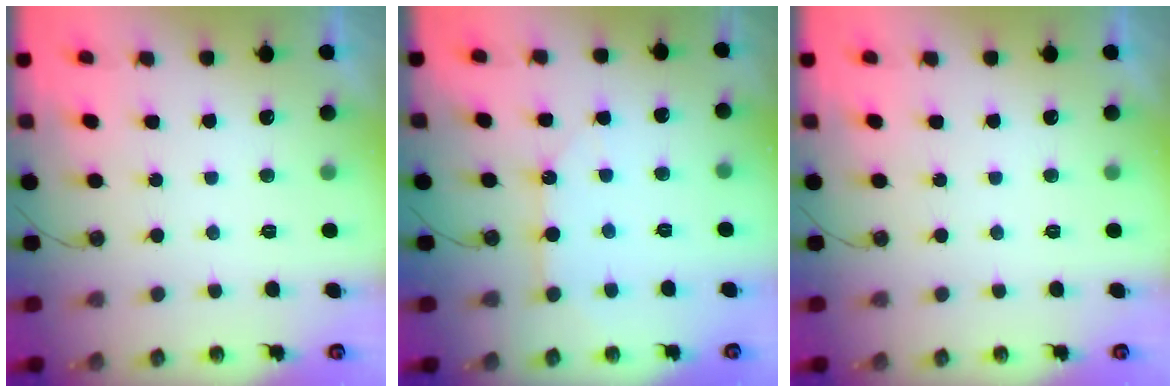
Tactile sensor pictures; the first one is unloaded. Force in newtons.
{"total": 7.0, "press": 7.0, "slide": 0.2}
{"total": 0.0}